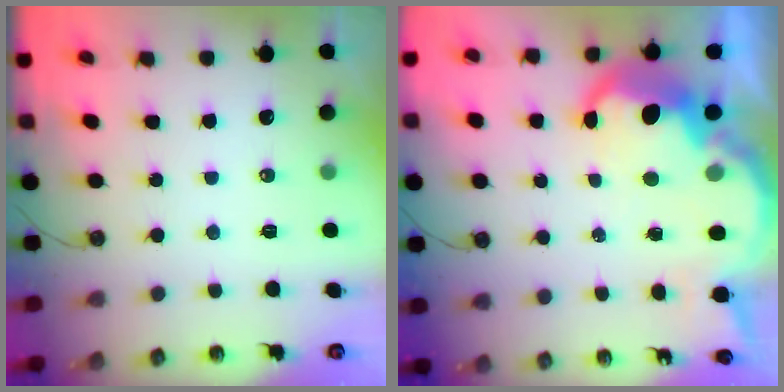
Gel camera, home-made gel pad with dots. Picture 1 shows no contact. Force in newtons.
{"total": 13.1, "press": 13.1, "slide": 0.6}